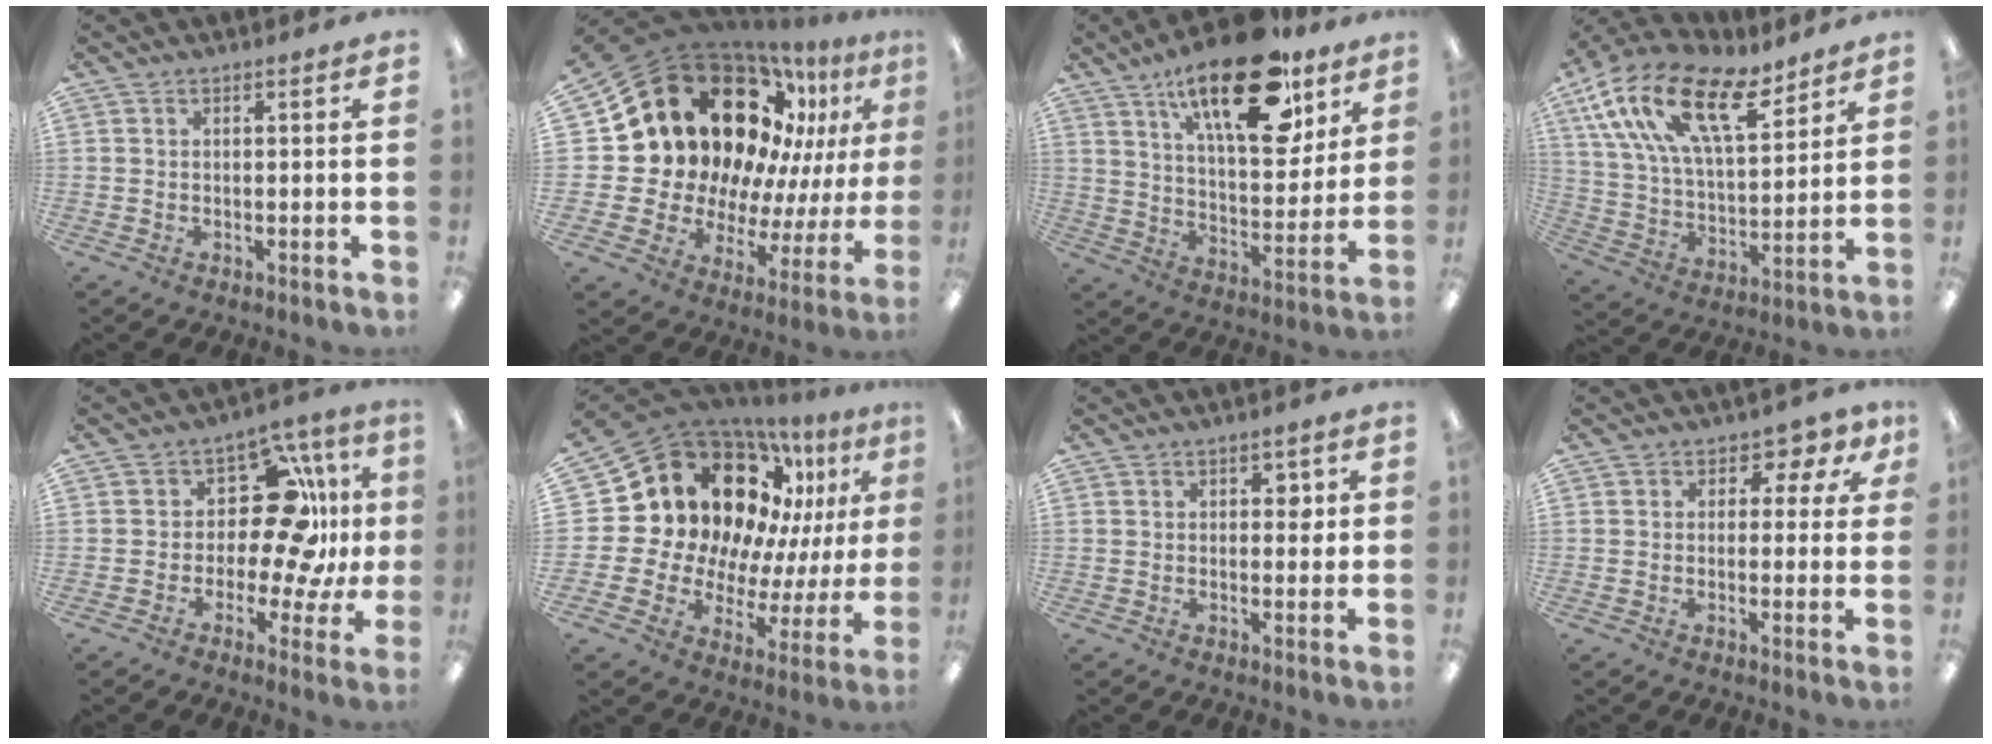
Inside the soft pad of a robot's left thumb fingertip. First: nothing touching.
{"total": 26.7, "force": [12.9, 17.9, 15.0], "torque": [-0.247, -0.100, 0.267]}
{"total": 24.0, "force": [15.3, 9.7, 15.7], "torque": [-0.234, -0.077, 0.251]}
{"total": 21.2, "force": [12.5, 9.6, 14.2], "torque": [-0.273, -0.064, 0.222]}
{"total": 15.5, "force": [3.1, 9.6, 11.8], "torque": [-0.175, -0.013, 0.055]}
{"total": 21.6, "force": [11.2, 15.1, 10.6], "torque": [-0.191, -0.101, 0.220]}
{"total": 2.9, "force": [1.0, 1.8, 2.1], "torque": [-0.027, 0.002, 0.012]}
{"total": 3.9, "force": [1.2, 3.2, 1.9], "torque": [-0.022, -0.001, 0.016]}